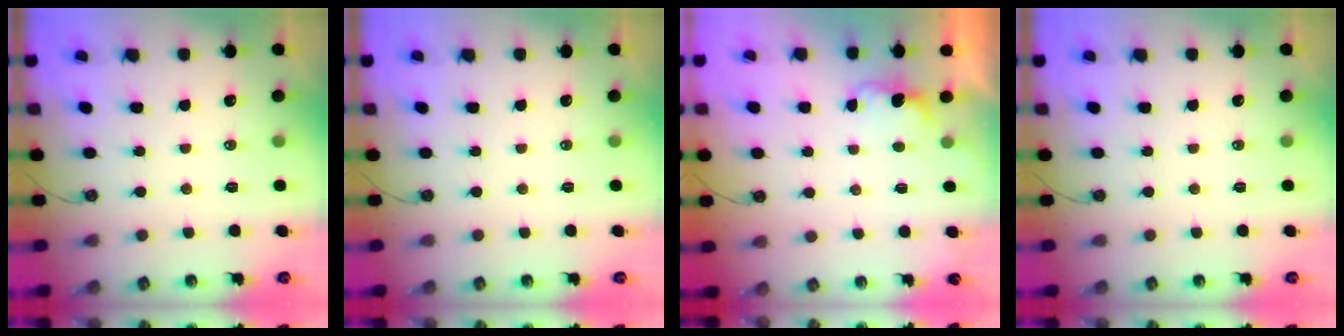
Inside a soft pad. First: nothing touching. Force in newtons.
{"total": 0.0}
{"total": 2.1, "press": 2.0, "slide": 0.9}
{"total": 0.0}